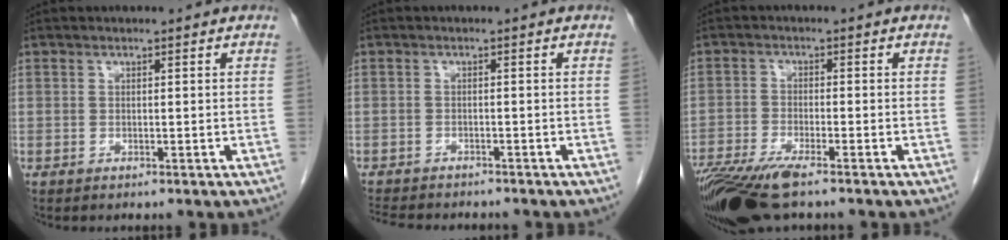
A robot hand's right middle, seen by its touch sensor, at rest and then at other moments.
{"total": 8.4, "force": [-7.6, 2.3, 2.9], "torque": [-0.051, -0.006, -0.108]}
{"total": 11.1, "force": [-8.2, 2.0, 7.2], "torque": [-0.133, -0.020, -0.143]}